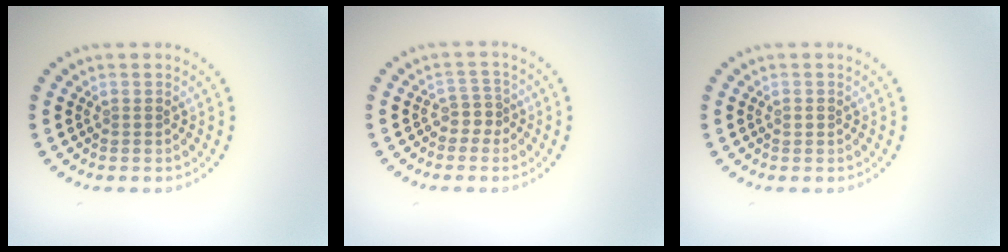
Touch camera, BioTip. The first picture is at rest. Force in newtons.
{"total": 1.7, "press": 1.3, "slide": 1.1}
{"total": 0.6, "press": 0.6, "slide": 0.2}